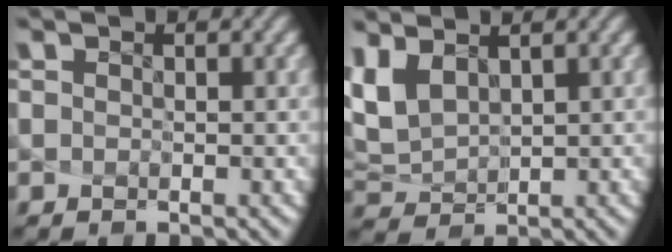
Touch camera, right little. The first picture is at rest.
{"total": 2.8, "force": [1.6, 1.3, 2.0], "torque": [-0.055, -0.001, 0.048]}